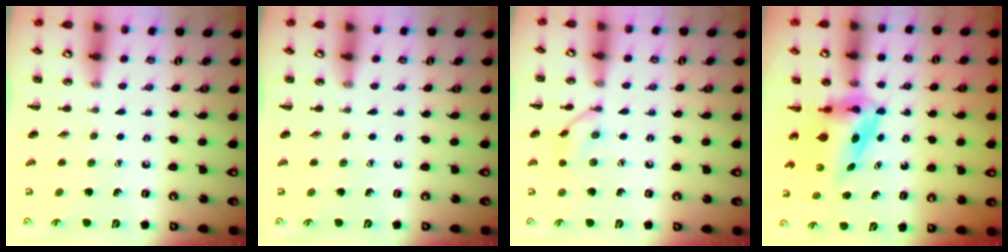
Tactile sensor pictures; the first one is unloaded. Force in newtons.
{"total": 0.0}
{"total": 8.0, "press": 8.0, "slide": 0.7}
{"total": 4.0, "press": 3.9, "slide": 0.7}